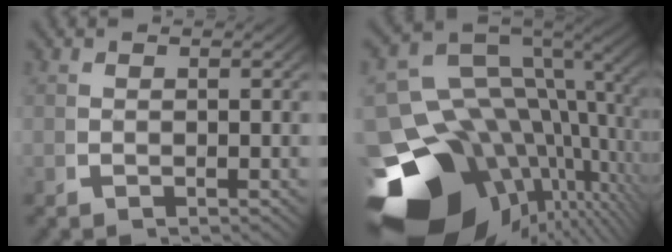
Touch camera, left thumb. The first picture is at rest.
{"total": 24.2, "force": [-6.3, 15.5, 17.5], "torque": [-0.295, -0.081, -0.062]}